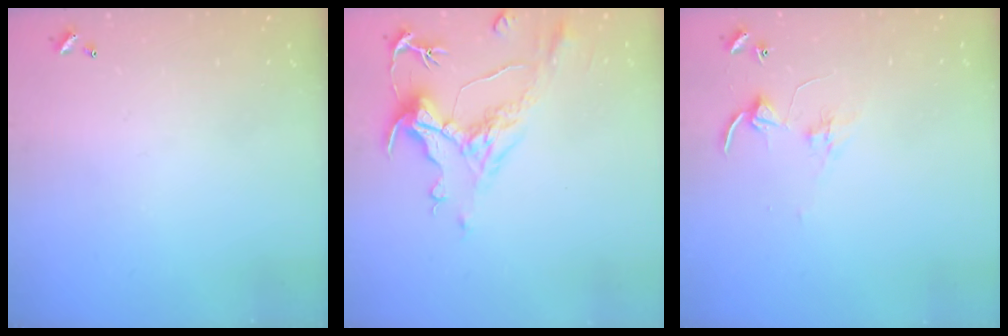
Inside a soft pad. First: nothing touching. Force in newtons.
{"total": 1.5, "press": 0.5, "slide": 1.5}
{"total": 2.7, "press": 2.7, "slide": 0.2}